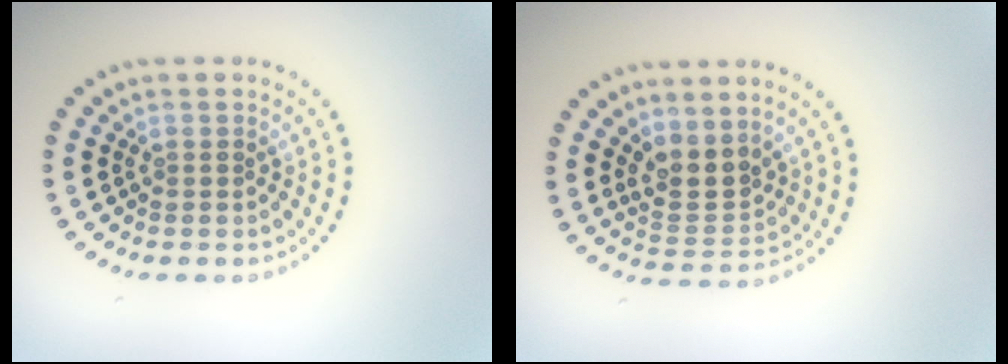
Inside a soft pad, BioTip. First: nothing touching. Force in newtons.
{"total": 3.2, "press": 2.8, "slide": 1.5}